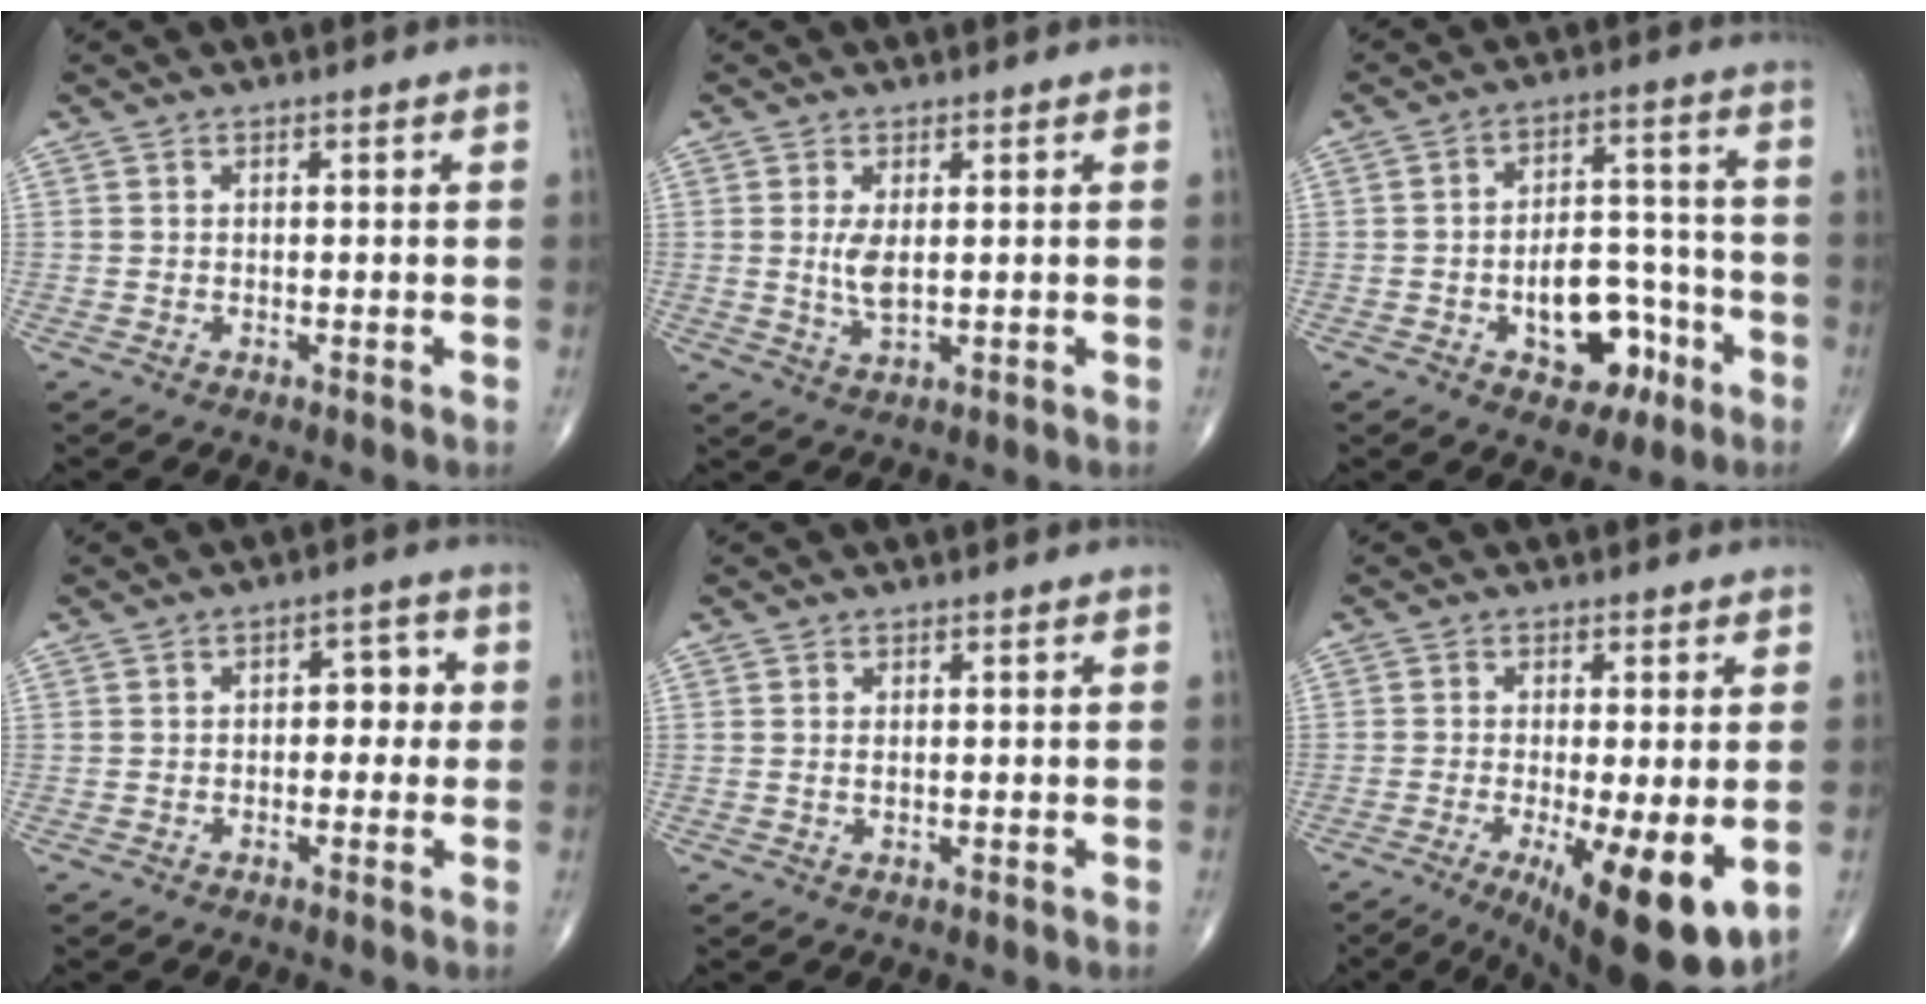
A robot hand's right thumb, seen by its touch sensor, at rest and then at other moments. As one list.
[{"total": 4.0, "force": [0.5, 1.6, 3.6], "torque": [-0.075, -0.012, 0.016]}, {"total": 12.1, "force": [-4.9, 7.4, 8.2], "torque": [-0.083, 0.049, -0.067]}, {"total": 4.7, "force": [0.1, 2.9, 3.7], "torque": [-0.022, 0.016, -0.008]}, {"total": 0.7, "force": [0.1, 0.2, 0.6], "torque": [-0.014, 0.000, 0.003]}, {"total": 13.9, "force": [-4.2, 3.6, 12.8], "torque": [-0.172, -0.022, -0.053]}]